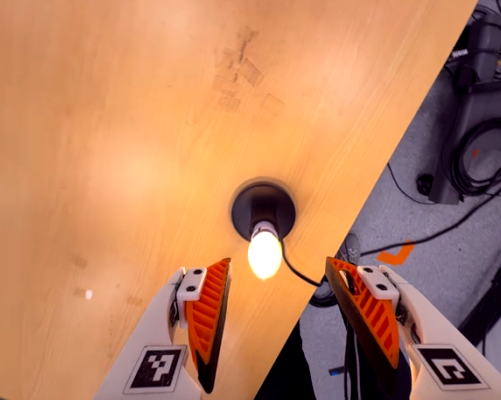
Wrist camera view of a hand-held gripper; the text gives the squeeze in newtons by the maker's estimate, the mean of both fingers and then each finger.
{"total": 0.0}